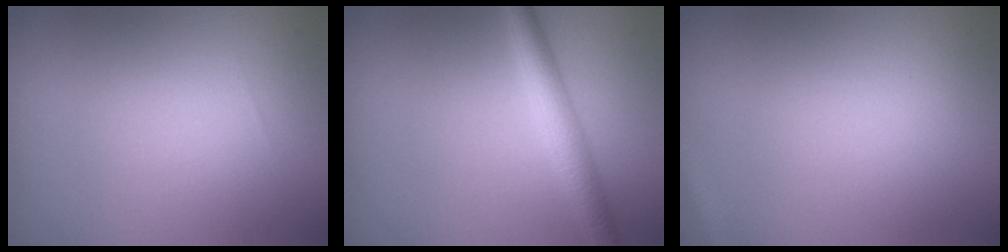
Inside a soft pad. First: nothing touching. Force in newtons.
{"total": 2.8, "press": 2.8, "slide": 0.0}
{"total": 2.0, "press": 2.0, "slide": 0.1}